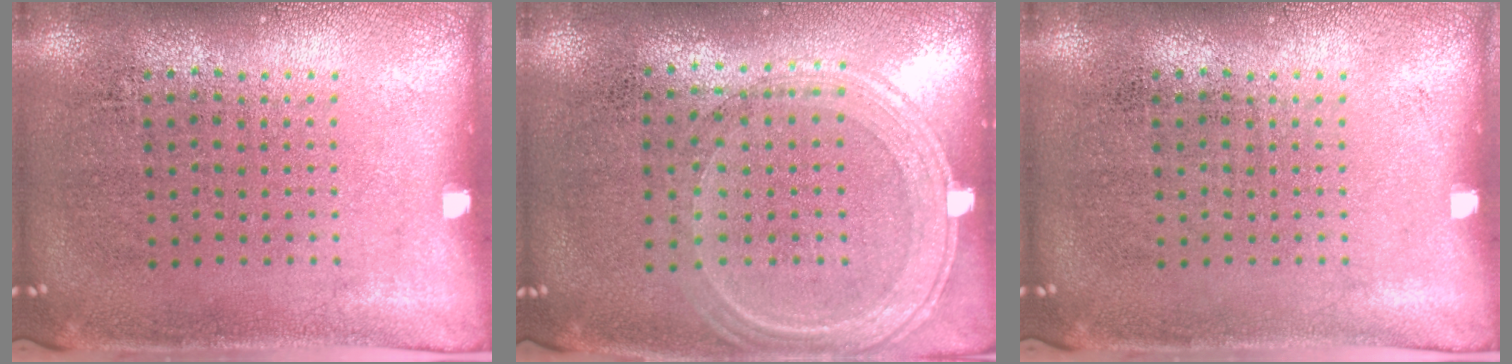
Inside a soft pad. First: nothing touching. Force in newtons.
{"total": 1.0, "press": 0.9, "slide": 0.3}
{"total": 0.0}